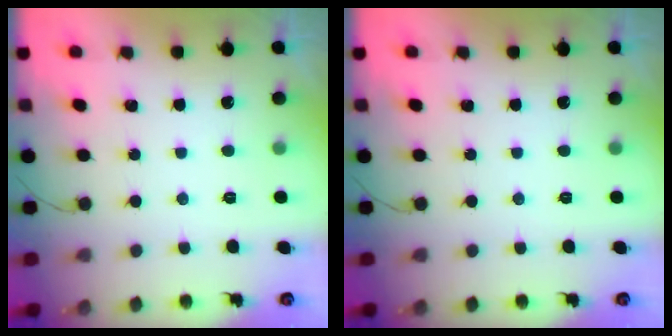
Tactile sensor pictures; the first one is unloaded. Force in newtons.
{"total": 0.0}